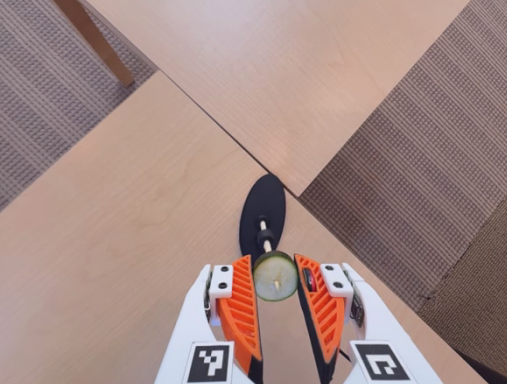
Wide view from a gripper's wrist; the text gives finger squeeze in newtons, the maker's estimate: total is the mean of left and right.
{"total": 8.2, "left": 8.4, "right": 8.1}